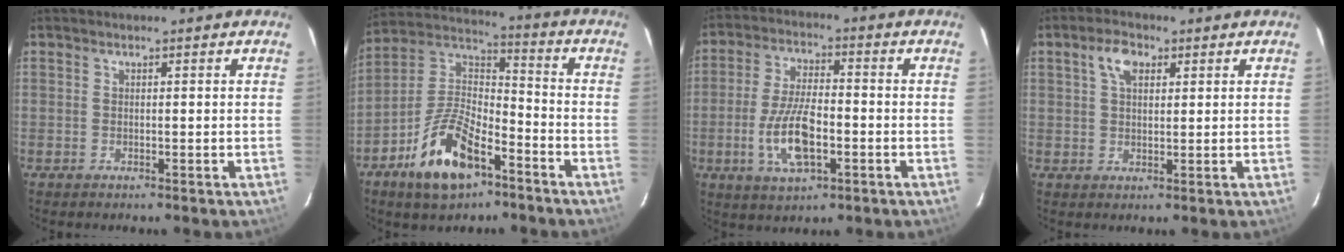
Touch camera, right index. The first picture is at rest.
{"total": 15.3, "force": [-8.5, 6.9, 10.7], "torque": [-0.219, 0.010, -0.153]}
{"total": 11.1, "force": [-3.2, 4.4, 9.7], "torque": [-0.198, -0.004, -0.057]}
{"total": 4.5, "force": [2.0, 2.6, 3.1], "torque": [-0.057, 0.014, 0.035]}